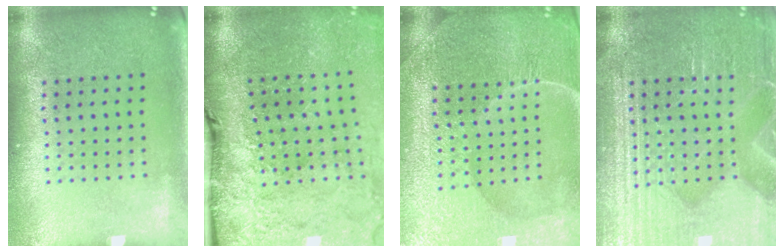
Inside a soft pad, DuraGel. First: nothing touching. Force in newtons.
{"total": 3.9, "press": 3.3, "slide": 2.2}
{"total": 4.8, "press": 4.5, "slide": 1.7}
{"total": 4.5, "press": 4.5, "slide": 0.5}